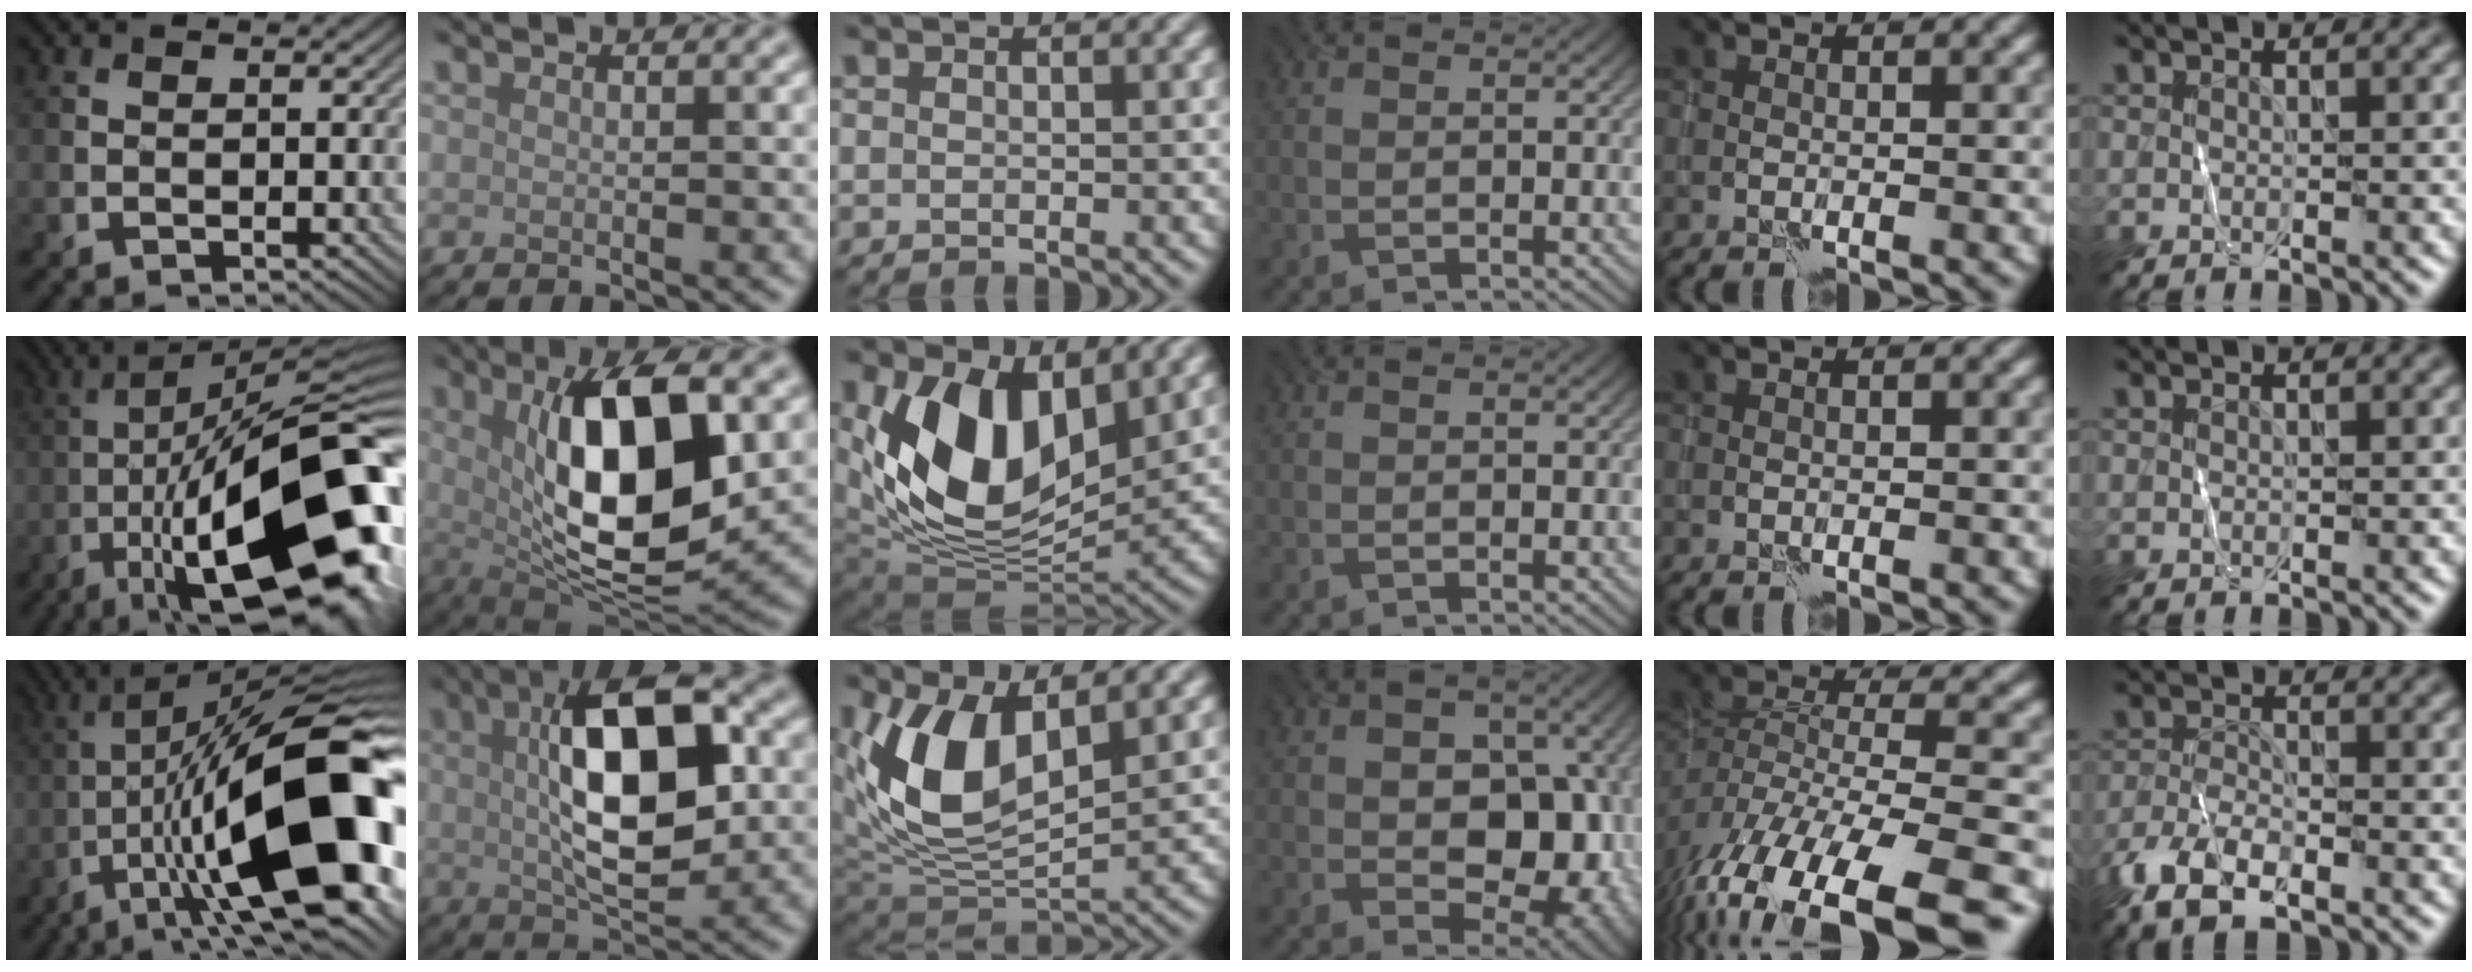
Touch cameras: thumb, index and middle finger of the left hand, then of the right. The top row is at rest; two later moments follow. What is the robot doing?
{"motion": "wrap", "object": "ribbon"}